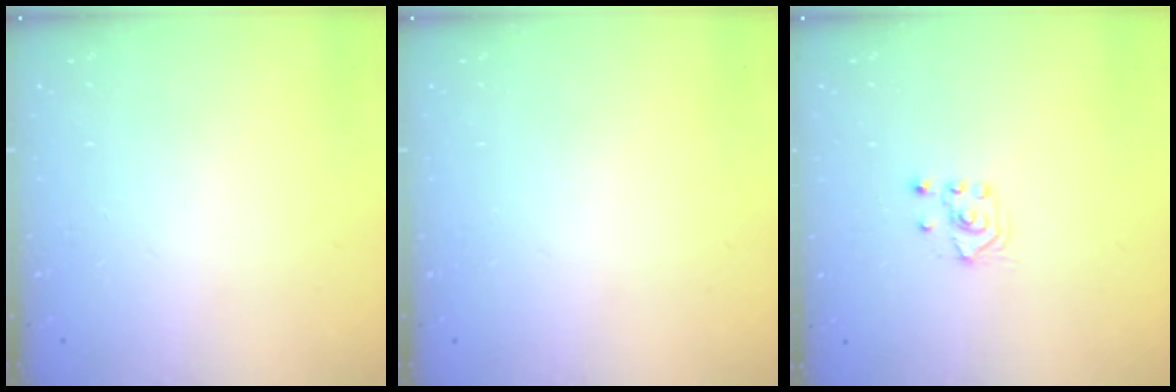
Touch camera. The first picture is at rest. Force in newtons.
{"total": 0.0}
{"total": 2.6, "press": 2.4, "slide": 0.8}